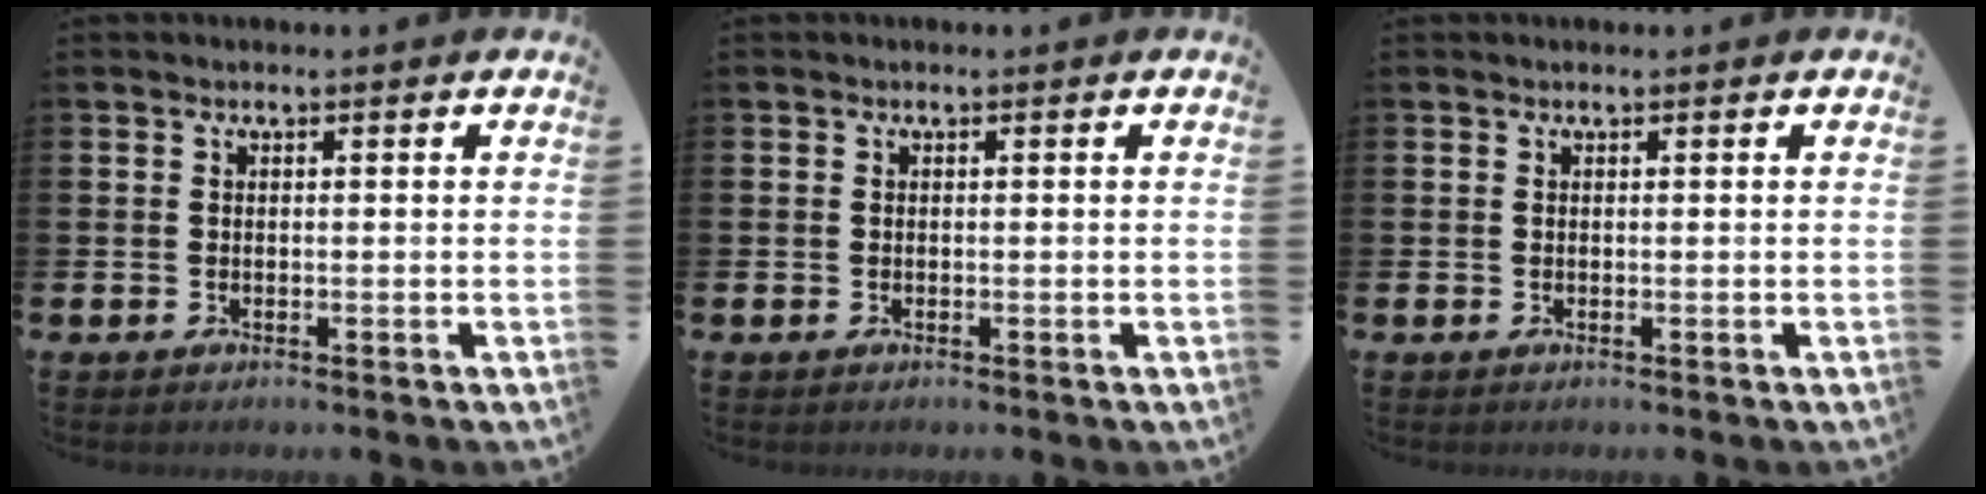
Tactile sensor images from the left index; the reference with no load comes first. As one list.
[{"total": 0.0}, {"total": 0.0}]